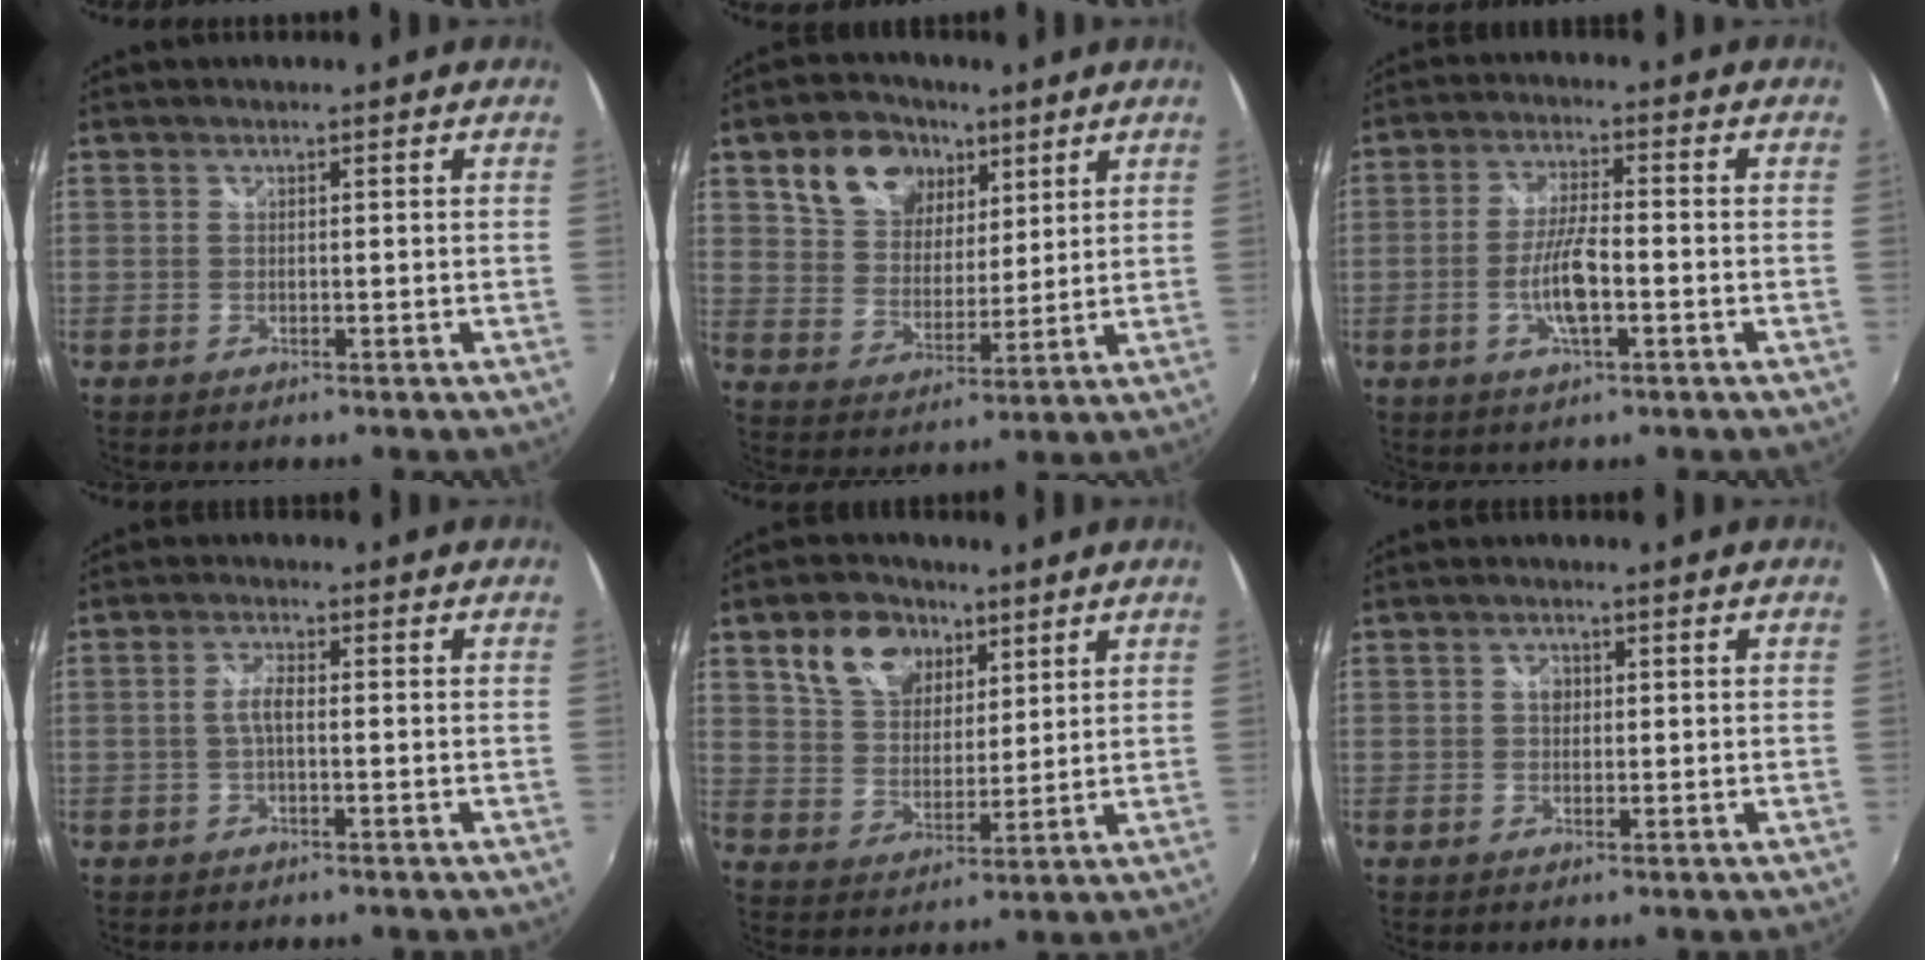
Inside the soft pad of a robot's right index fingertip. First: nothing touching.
{"total": 12.6, "force": [6.8, 8.7, 5.9], "torque": [-0.127, 0.036, 0.130]}
{"total": 7.0, "force": [-2.2, 1.4, 6.5], "torque": [-0.131, -0.001, -0.043]}
{"total": 2.7, "force": [-0.4, 0.9, 2.6], "torque": [-0.053, 0.006, -0.007]}
{"total": 11.0, "force": [6.0, 7.3, 5.6], "torque": [-0.113, 0.028, 0.113]}
{"total": 1.9, "force": [0.2, 1.6, 1.0], "torque": [-0.014, 0.006, 0.001]}